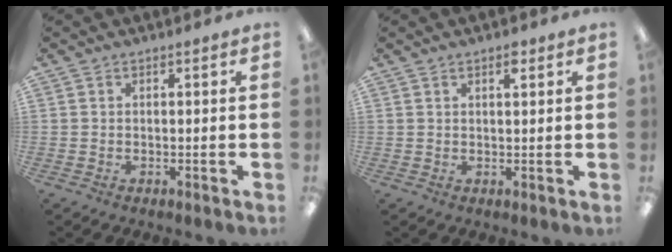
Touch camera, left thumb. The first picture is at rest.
{"total": 2.3, "force": [1.6, 0.7, 1.4], "torque": [-0.023, -0.002, 0.026]}